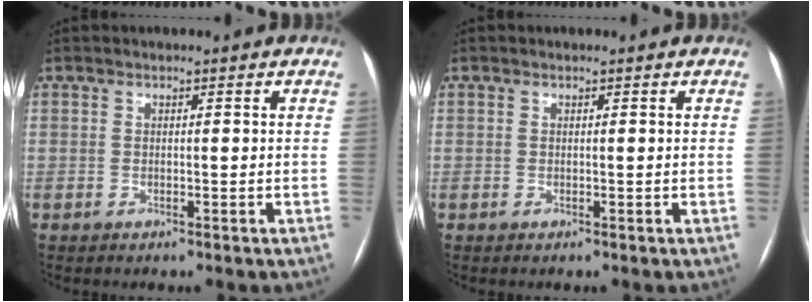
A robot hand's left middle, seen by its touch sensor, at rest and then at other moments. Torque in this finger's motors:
{"motor_torque": [0.64, -0.97, 0.09, -0.09]}